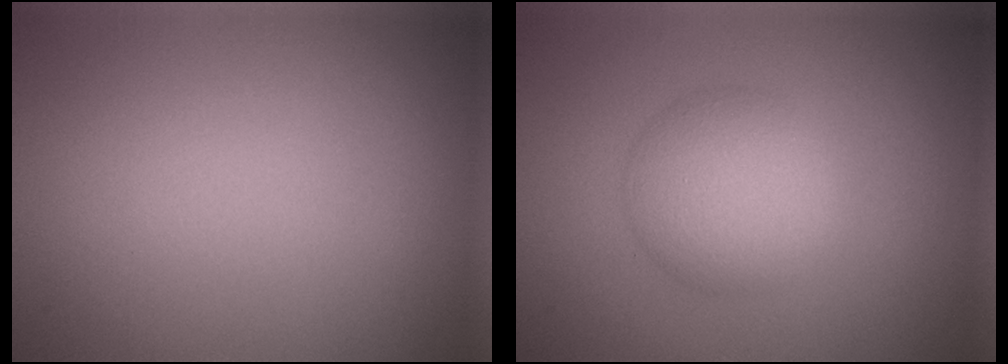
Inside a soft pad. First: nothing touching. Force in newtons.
{"total": 4.8, "press": 4.8, "slide": 0.1}